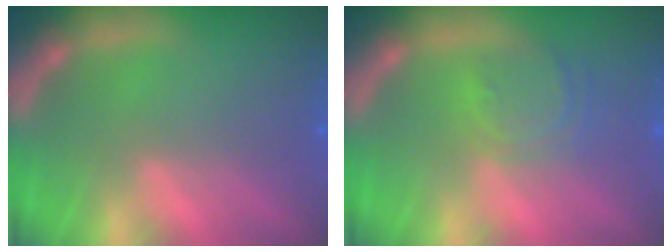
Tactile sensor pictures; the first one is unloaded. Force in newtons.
{"total": 3.5}